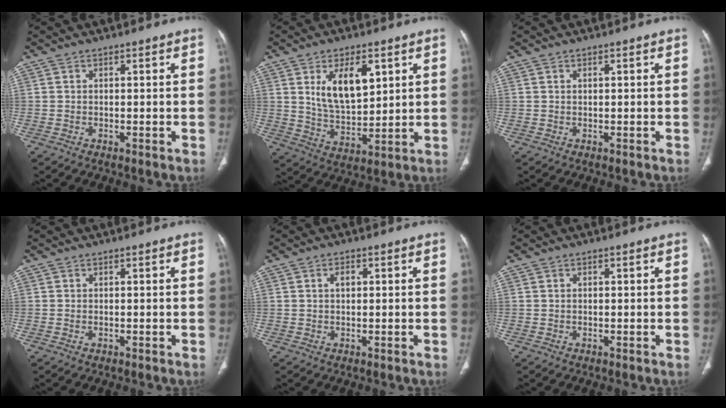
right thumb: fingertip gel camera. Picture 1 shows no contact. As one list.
[{"total": 12.0, "force": [4.5, 6.2, 9.3], "torque": [-0.136, -0.023, 0.092]}, {"total": 0.5, "force": [0.2, 0.3, 0.4], "torque": [-0.008, 0.001, 0.005]}, {"total": 0.0}, {"total": 2.2, "force": [0.6, 1.3, 1.7], "torque": [-0.028, 0.003, 0.010]}, {"total": 0.6, "force": [0.2, 0.3, 0.4], "torque": [-0.009, 0.002, 0.003]}]